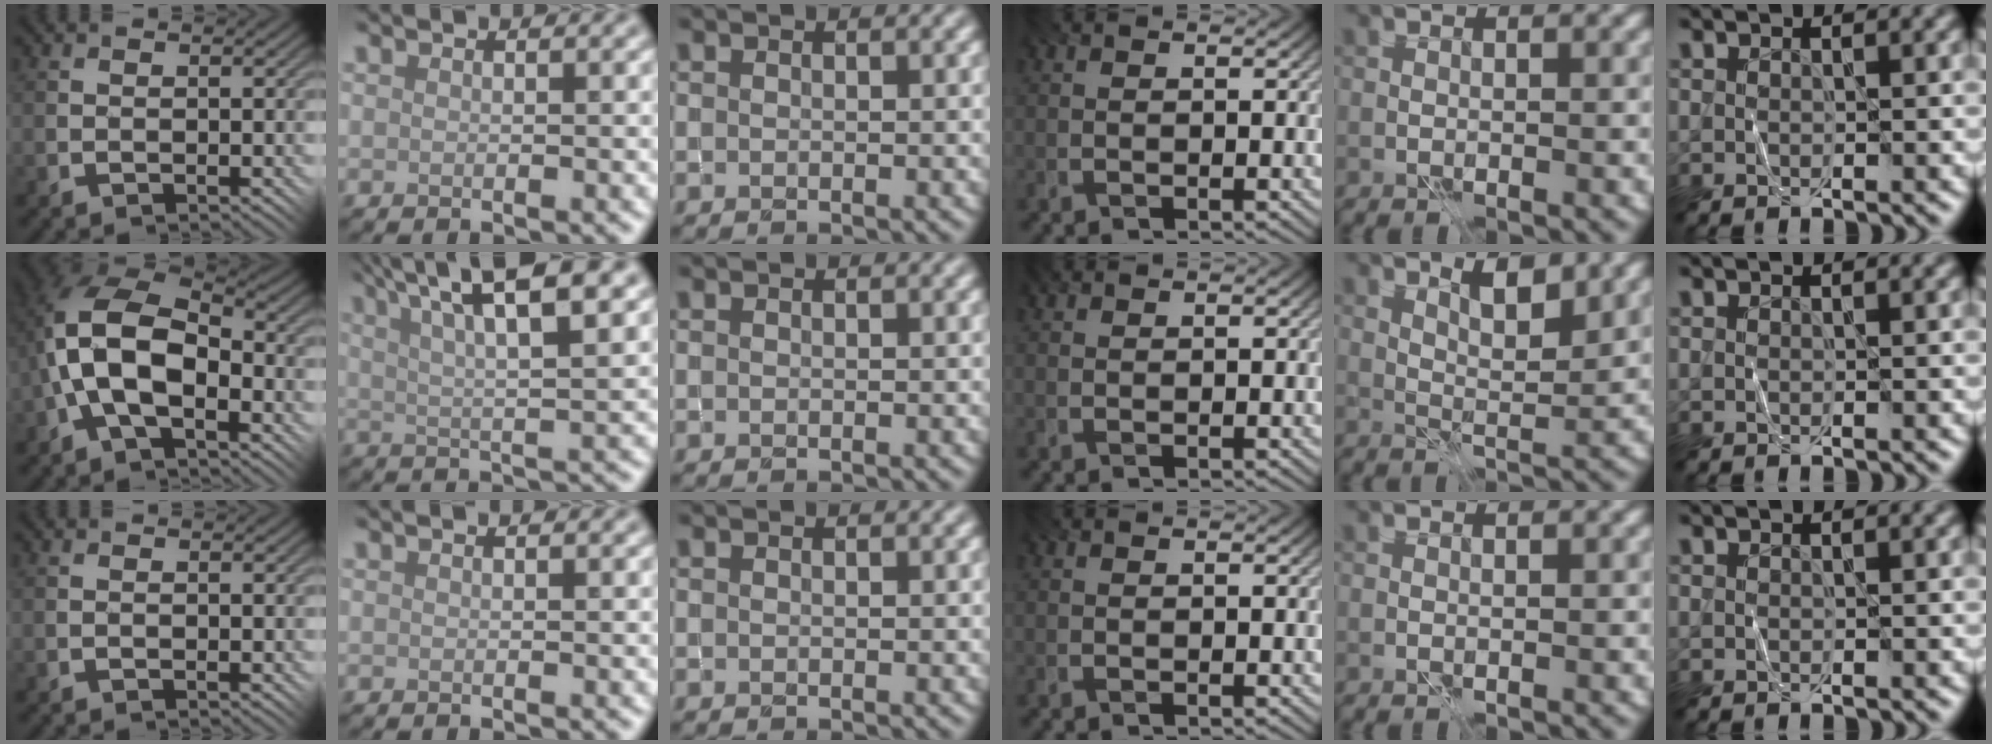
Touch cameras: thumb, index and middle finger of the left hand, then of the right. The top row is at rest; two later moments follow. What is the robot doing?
{"motion": "fold", "object": "shorts"}